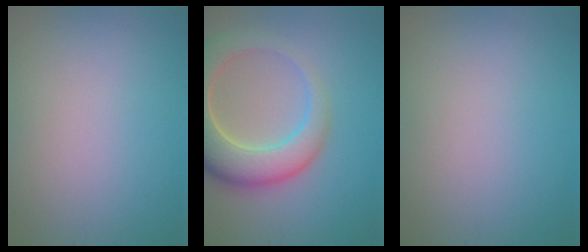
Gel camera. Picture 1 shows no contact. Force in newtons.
{"total": 8.8, "press": 8.8, "slide": 1.0}
{"total": 0.0}